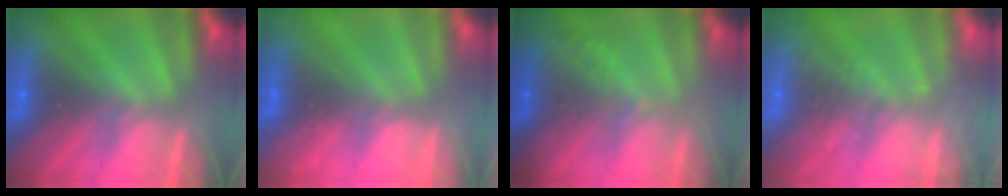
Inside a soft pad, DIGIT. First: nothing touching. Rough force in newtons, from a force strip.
{"total": 2.3}
{"total": 1.9}
{"total": 1.9}